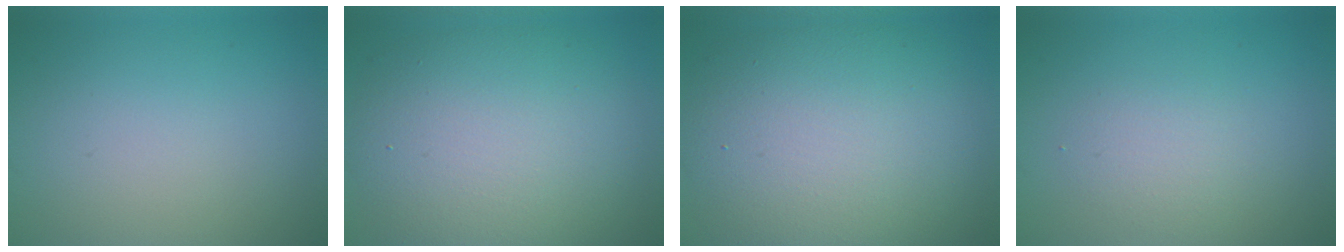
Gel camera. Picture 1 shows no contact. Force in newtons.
{"total": 10.7, "press": 10.7, "slide": 0.7}
{"total": 12.0, "press": 12.0, "slide": 0.7}
{"total": 1.9, "press": 1.9, "slide": 0.0}